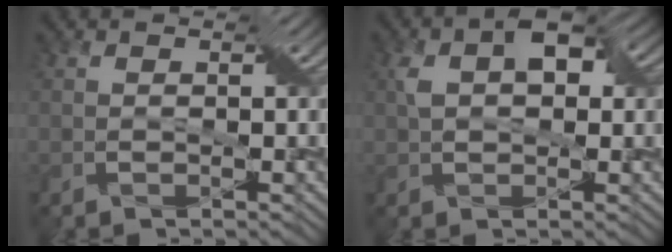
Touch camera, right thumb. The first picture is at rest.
{"total": 6.3, "force": [1.6, 3.5, 5.0], "torque": [-0.094, 0.010, 0.021]}